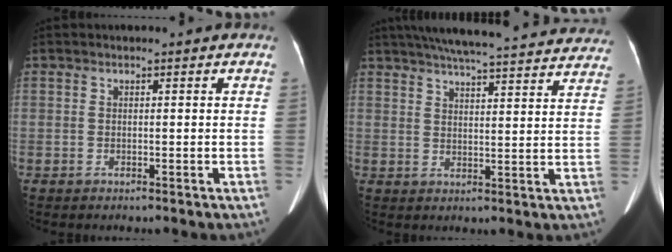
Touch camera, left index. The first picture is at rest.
{"total": 29.1, "force": [26.6, 3.9, 11.2], "torque": [-0.183, -0.021, 0.324]}